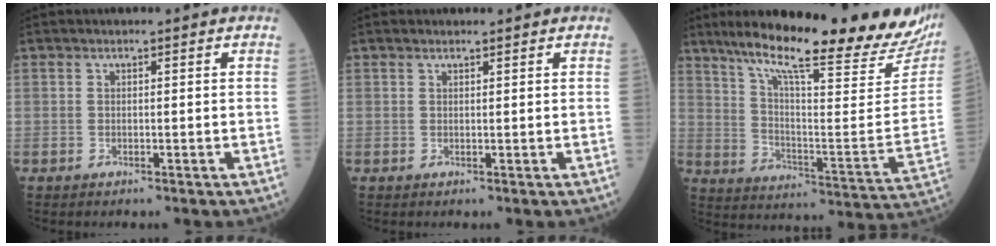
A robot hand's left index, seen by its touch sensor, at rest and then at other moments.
{"total": 1.3, "force": [1.1, 0.2, 0.5], "torque": [-0.012, 0.014, 0.020]}
{"total": 29.5, "force": [23.7, 2.6, 17.3], "torque": [-0.261, -0.061, 0.318]}